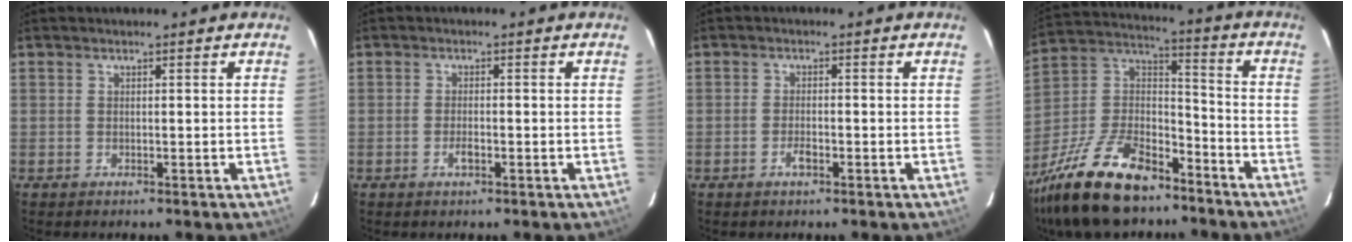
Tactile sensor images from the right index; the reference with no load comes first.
{"total": 2.1, "force": [-1.0, 0.8, 1.6], "torque": [-0.035, 0.000, -0.019]}
{"total": 2.3, "force": [-1.3, 0.9, 1.6], "torque": [-0.037, 0.000, -0.026]}
{"total": 24.1, "force": [-16.5, 11.2, 13.4], "torque": [-0.286, 0.006, -0.279]}